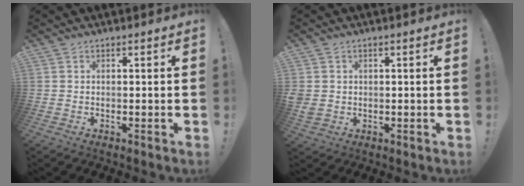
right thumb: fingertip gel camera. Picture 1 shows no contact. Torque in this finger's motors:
{"motor_torque": [-0.50, 0.47, 0.36, 0.47, 0.29]}